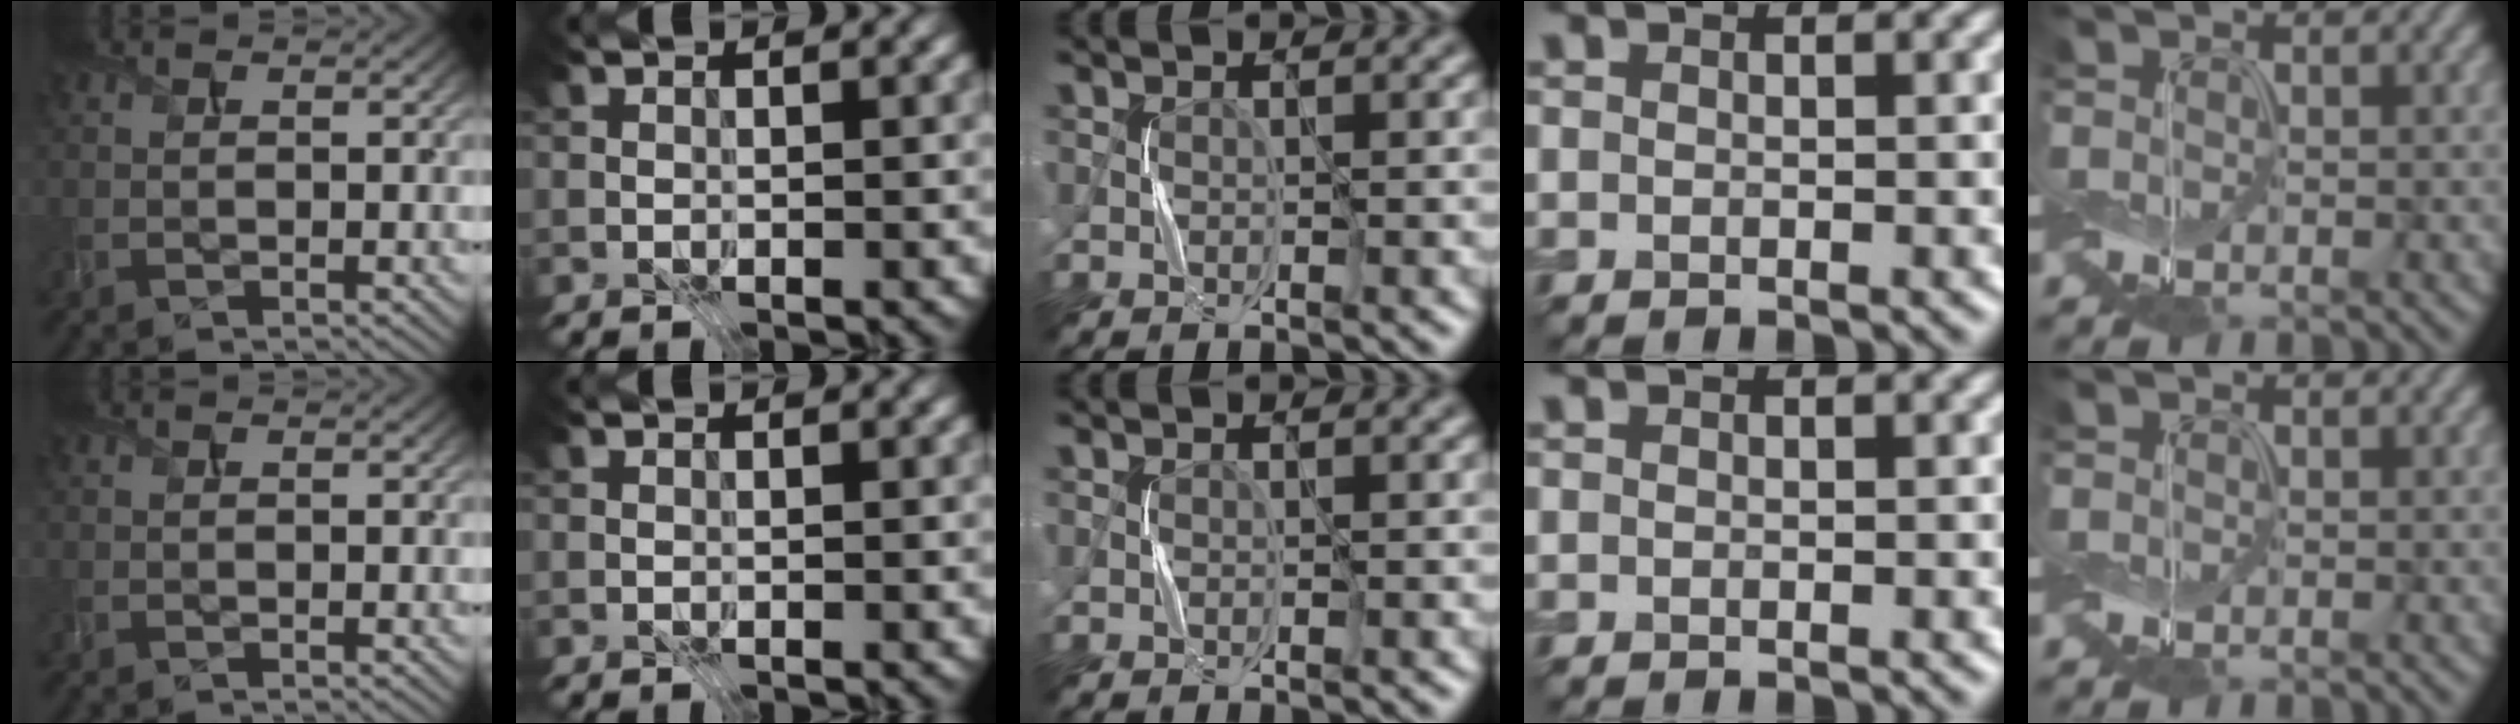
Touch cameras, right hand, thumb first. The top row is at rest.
{}